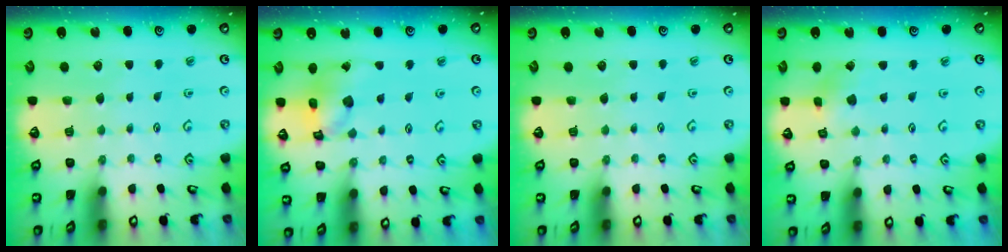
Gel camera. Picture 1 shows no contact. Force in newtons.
{"total": 12.6, "press": 12.5, "slide": 1.5}
{"total": 0.0}
{"total": 1.5, "press": 1.5, "slide": 0.2}